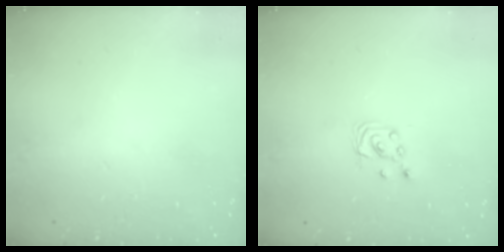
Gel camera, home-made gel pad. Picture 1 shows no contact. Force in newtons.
{"total": 2.4, "press": 2.4, "slide": 0.2}